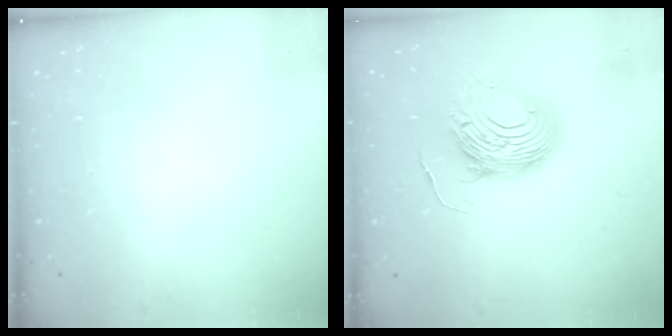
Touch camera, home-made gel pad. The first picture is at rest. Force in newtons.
{"total": 11.4, "press": 11.3, "slide": 0.8}